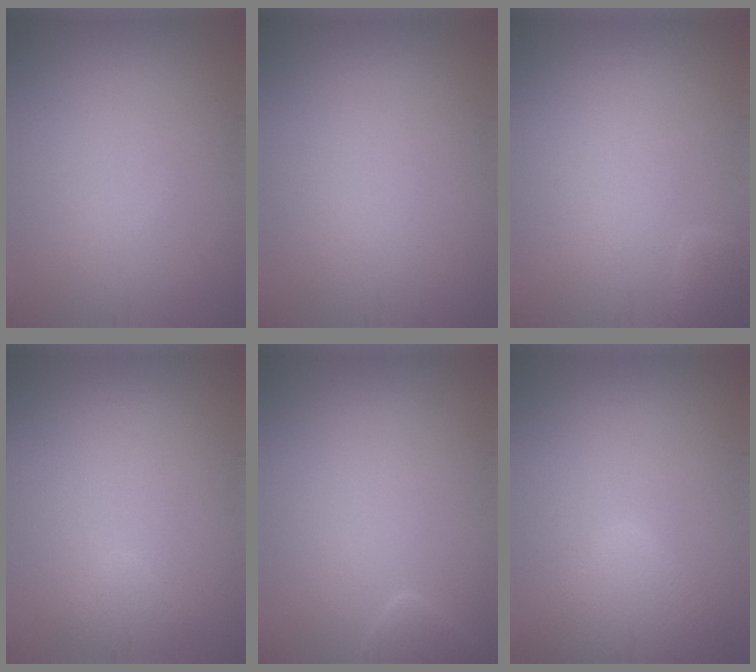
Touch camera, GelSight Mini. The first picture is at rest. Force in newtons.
{"total": 0.0}
{"total": 0.9, "press": 0.9, "slide": 0.1}
{"total": 1.1, "press": 1.1, "slide": 0.1}
{"total": 1.9, "press": 1.9, "slide": 0.2}
{"total": 3.5, "press": 3.5, "slide": 0.2}